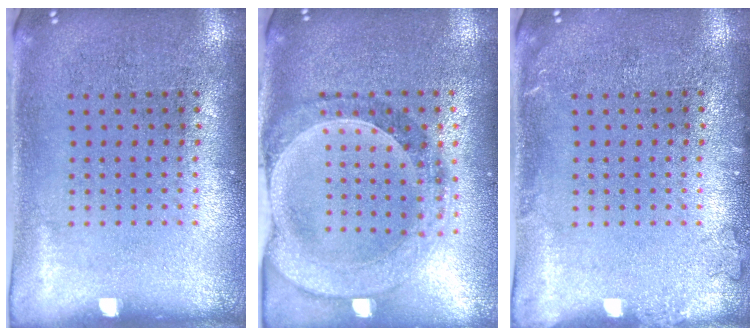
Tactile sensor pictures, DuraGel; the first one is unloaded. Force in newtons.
{"total": 1.5, "press": 1.5, "slide": 0.3}
{"total": 1.0, "press": 1.0, "slide": 0.1}